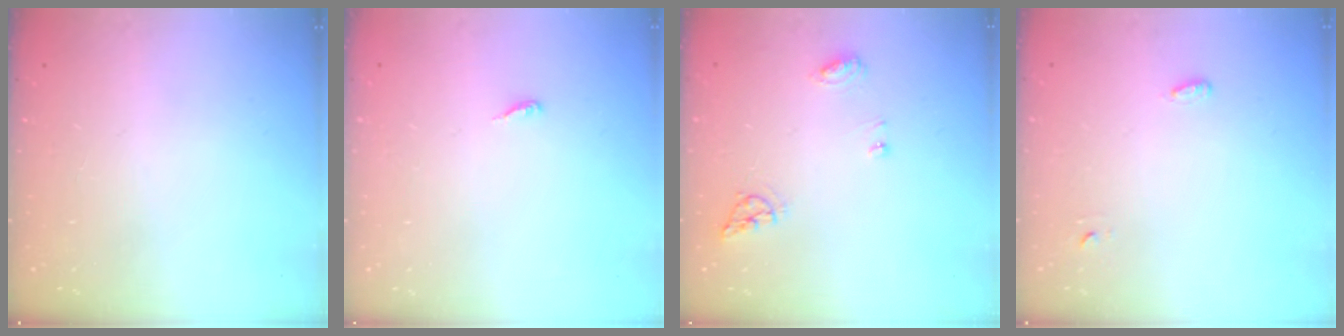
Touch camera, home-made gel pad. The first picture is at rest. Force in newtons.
{"total": 3.2, "press": 3.2, "slide": 0.2}
{"total": 6.6, "press": 6.5, "slide": 0.6}
{"total": 2.8, "press": 2.7, "slide": 0.6}